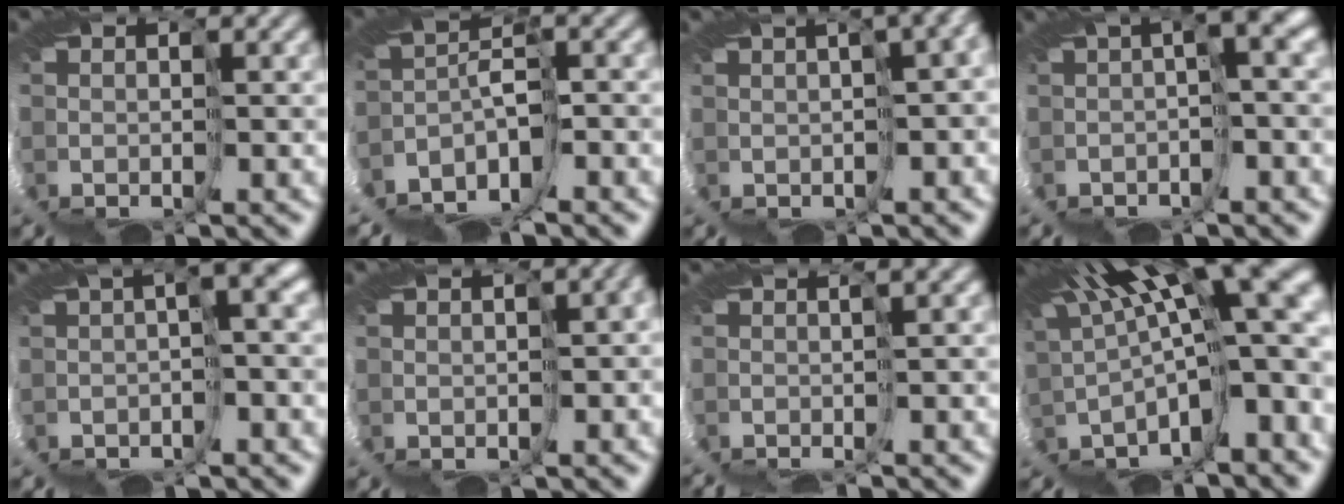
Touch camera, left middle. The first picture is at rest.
{"total": 3.7, "force": [-3.5, -1.2, 0.6], "torque": [-0.040, -0.012, -0.051]}
{"total": 7.6, "force": [-0.2, 1.6, 7.4], "torque": [-0.078, 0.035, 0.017]}
{"total": 3.2, "force": [0.3, -2.7, 1.7], "torque": [-0.038, 0.001, 0.002]}
{"total": 3.1, "force": [-0.2, -2.9, 1.1], "torque": [-0.032, -0.004, -0.007]}
{"total": 2.0, "force": [-0.6, 0.7, 1.7], "torque": [-0.027, 0.006, 0.011]}
{"total": 5.1, "force": [-3.4, -3.1, -2.1], "torque": [0.015, -0.017, -0.025]}
{"total": 10.9, "force": [4.0, 0.8, 10.1], "torque": [-0.153, -0.032, 0.110]}